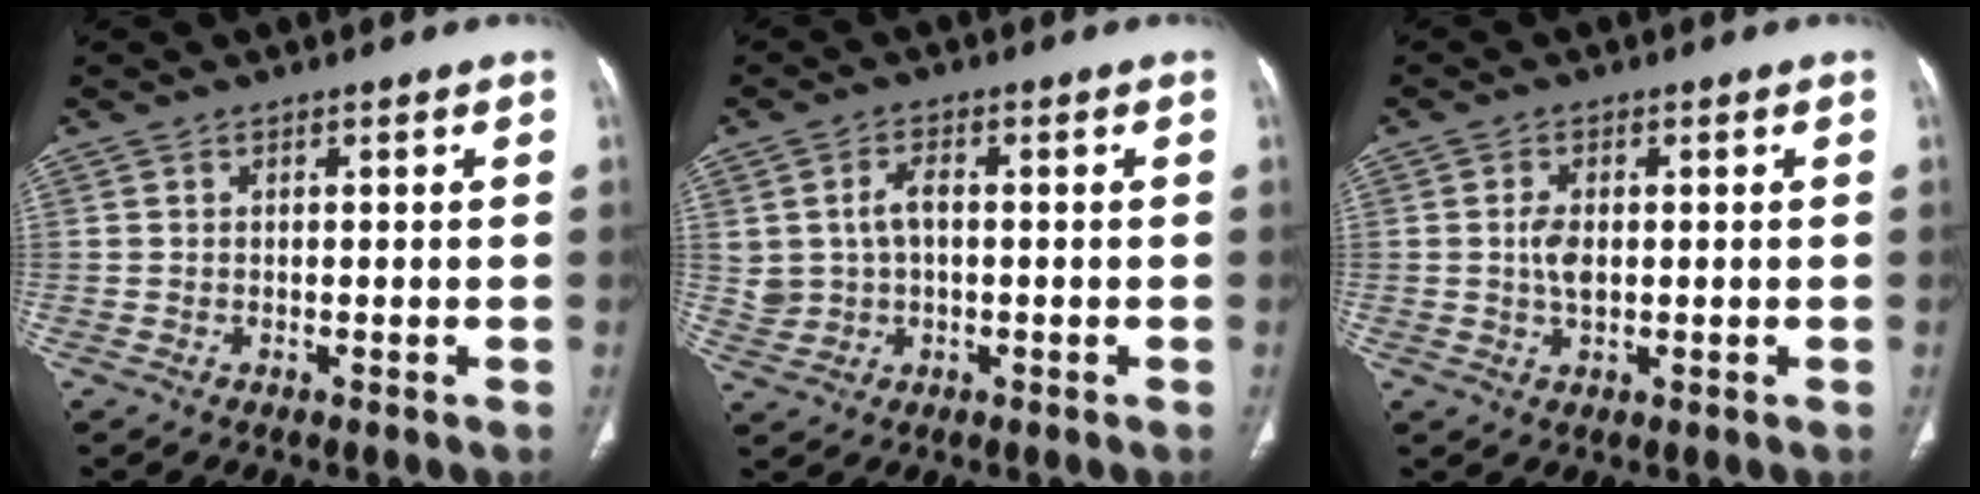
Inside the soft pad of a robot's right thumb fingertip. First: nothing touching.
{"total": 5.2, "force": [0.5, 3.5, 3.8], "torque": [-0.069, 0.007, 0.013]}
{"total": 3.4, "force": [0.1, 1.9, 2.8], "torque": [-0.055, 0.001, 0.003]}